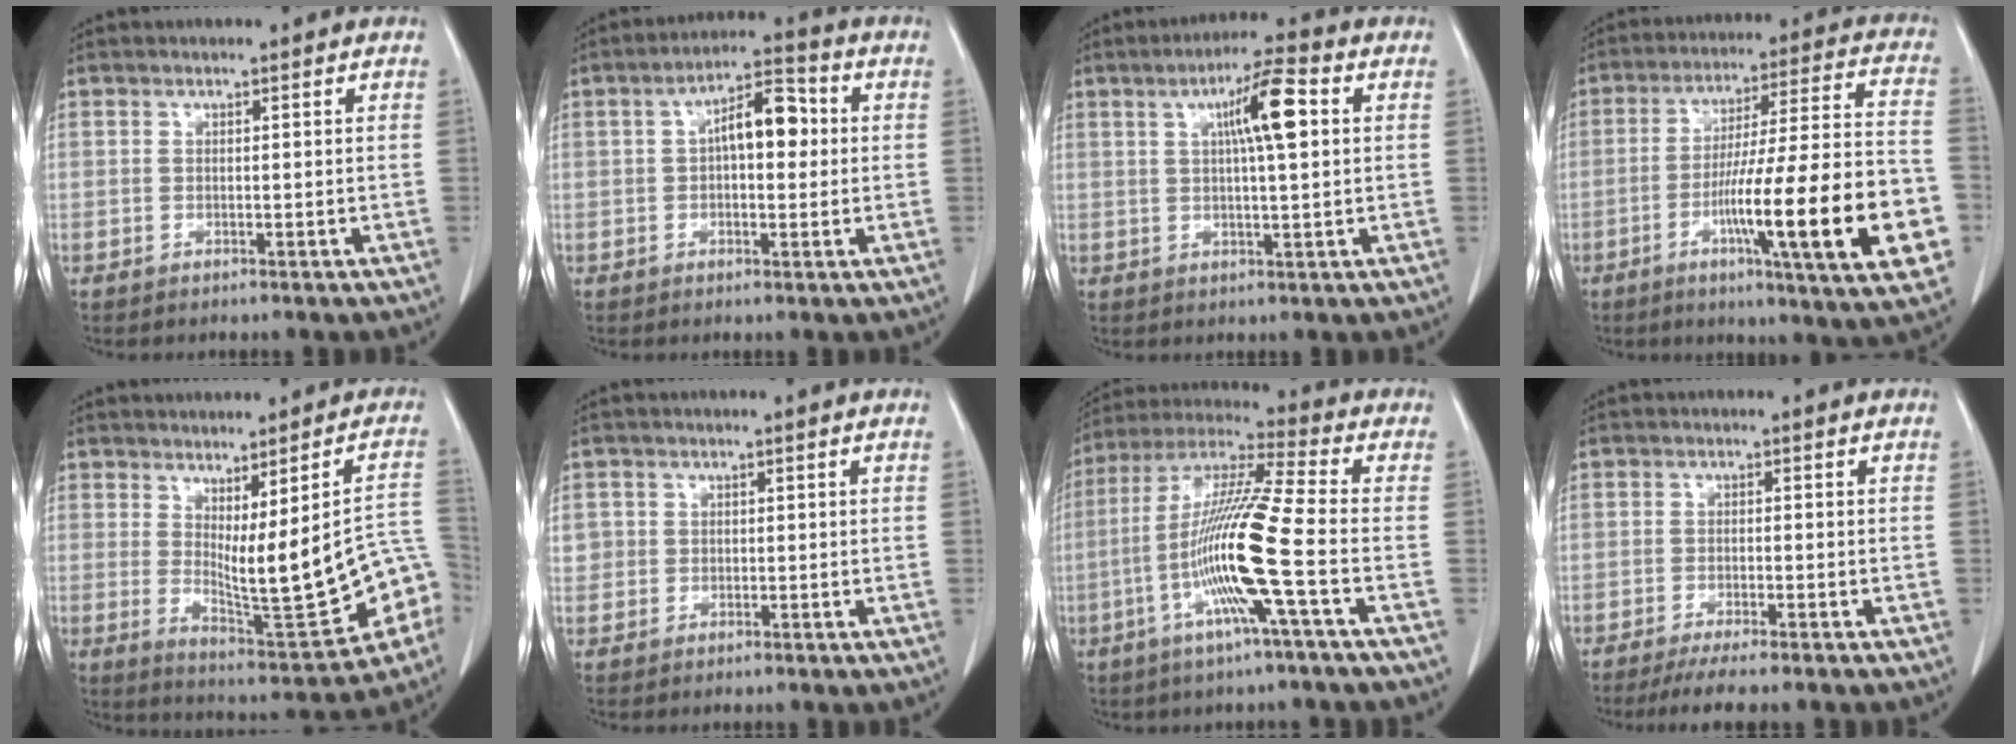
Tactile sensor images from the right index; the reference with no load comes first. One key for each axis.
{"total": 8.0, "fx": 1.0, "fy": 3.2, "fz": 7.3, "tx": -0.122, "ty": 0.029, "tz": 0.012}
{"total": 8.4, "fx": 2.2, "fy": 0.8, "fz": 8.1, "tx": -0.135, "ty": 0.013, "tz": 0.034}
{"total": 23.7, "fx": -7.0, "fy": 1.2, "fz": 22.6, "tx": -0.294, "ty": -0.006, "tz": -0.105}
{"total": 15.6, "fx": -2.4, "fy": 3.0, "fz": 15.1, "tx": -0.181, "ty": -0.002, "tz": -0.011}
{"total": 2.4, "fx": 0.3, "fy": 2.3, "fz": 0.4, "tx": 0.002, "ty": 0.008, "tz": 0.007}
{"total": 15.0, "fx": -4.2, "fy": -1.1, "fz": 14.4, "tx": -0.287, "ty": -0.006, "tz": -0.092}
{"total": 6.9, "fx": -5.7, "fy": 0.5, "fz": 3.9, "tx": -0.046, "ty": -0.011, "tz": -0.084}